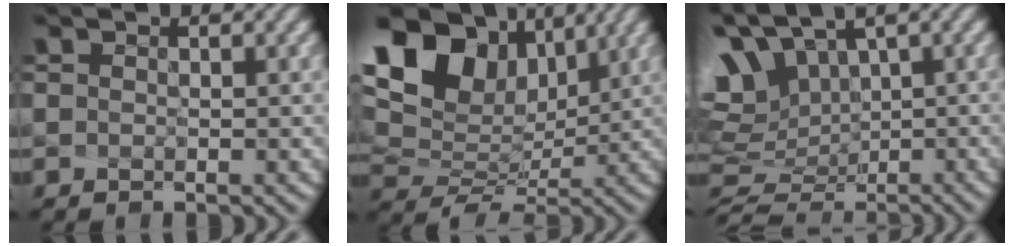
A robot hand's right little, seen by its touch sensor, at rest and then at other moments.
{"total": 11.7, "force": [5.2, 7.3, 7.5], "torque": [-0.169, 0.020, 0.114]}
{"total": 8.5, "force": [1.5, 6.5, 5.3], "torque": [-0.131, -0.007, 0.036]}